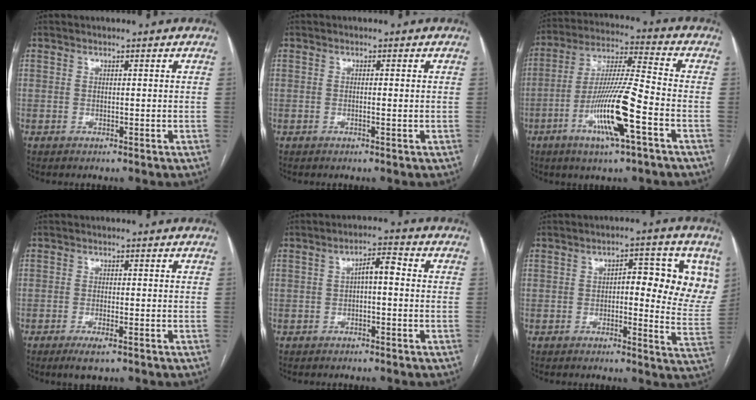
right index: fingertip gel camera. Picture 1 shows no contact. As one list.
[{"total": 0.9, "force": [0.0, 0.0, 0.9], "torque": [-0.017, 0.001, 0.002]}, {"total": 14.4, "force": [-5.6, 0.5, 13.3], "torque": [-0.260, -0.009, -0.102]}, {"total": 3.1, "force": [-2.0, 0.6, 2.3], "torque": [-0.044, -0.005, -0.032]}, {"total": 3.7, "force": [-0.1, 1.0, 3.5], "torque": [-0.059, 0.018, -0.002]}, {"total": 11.5, "force": [3.0, 3.8, 10.4], "torque": [-0.110, 0.008, 0.029]}]